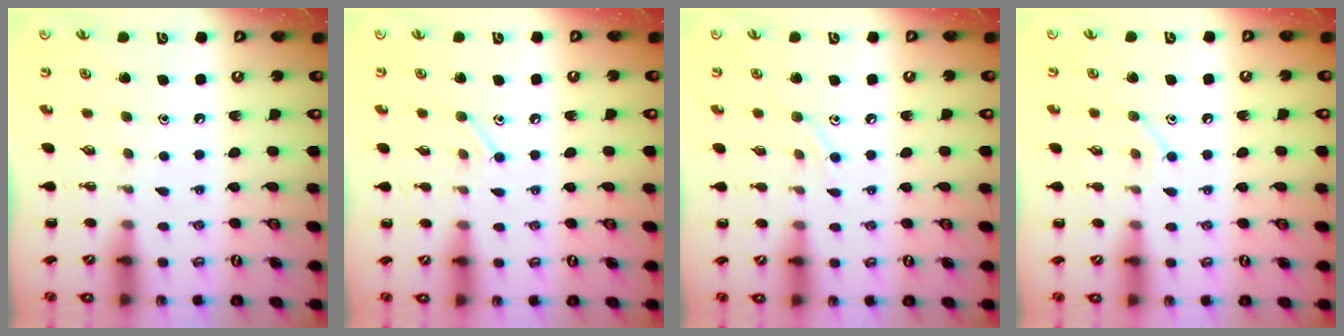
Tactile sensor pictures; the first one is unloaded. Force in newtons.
{"total": 6.6, "press": 6.4, "slide": 1.7}
{"total": 5.8, "press": 5.5, "slide": 1.8}
{"total": 7.4, "press": 7.2, "slide": 1.4}